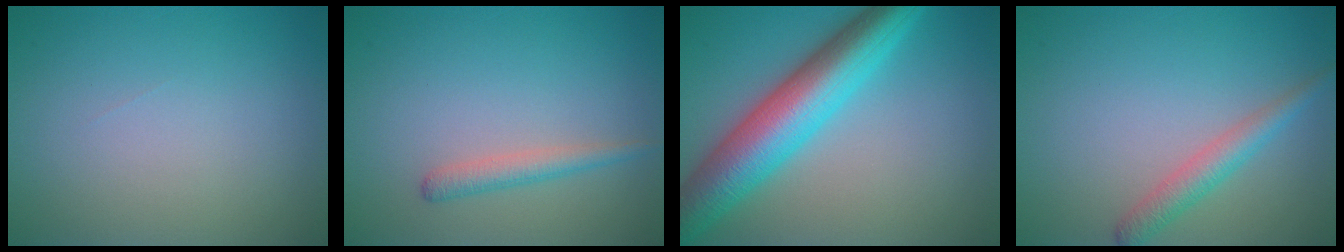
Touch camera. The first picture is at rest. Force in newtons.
{"total": 1.7, "press": 1.7, "slide": 0.1}
{"total": 9.2, "press": 9.2, "slide": 0.2}
{"total": 2.5, "press": 2.5, "slide": 0.1}